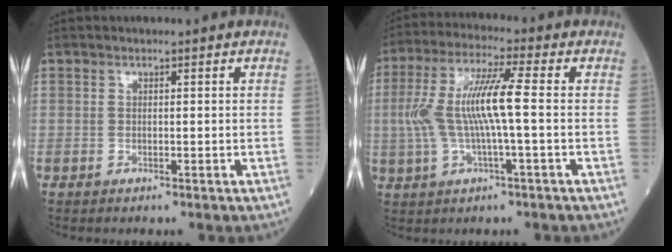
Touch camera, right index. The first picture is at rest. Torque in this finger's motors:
{"motor_torque": [0.64, -0.03, 0.28, 0.21]}